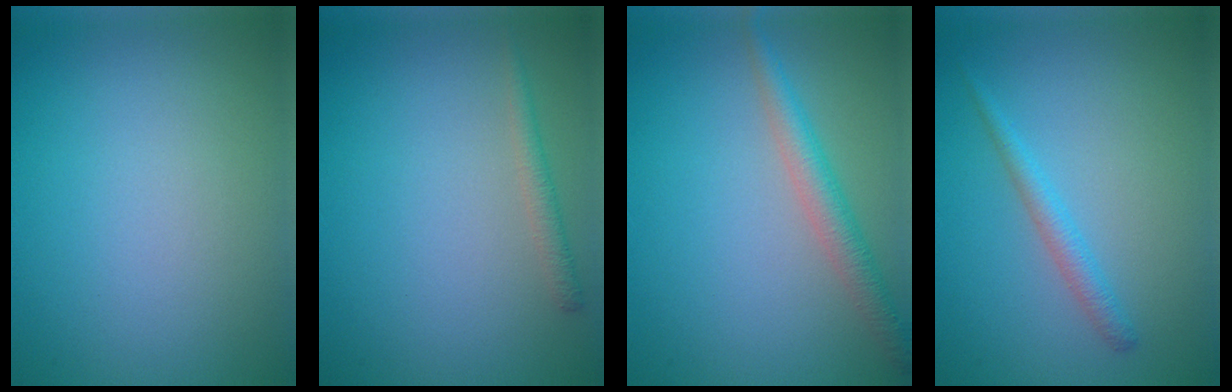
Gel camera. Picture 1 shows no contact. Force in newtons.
{"total": 1.4, "press": 1.4, "slide": 0.1}
{"total": 2.9, "press": 2.9, "slide": 0.1}
{"total": 1.7, "press": 1.7, "slide": 0.2}